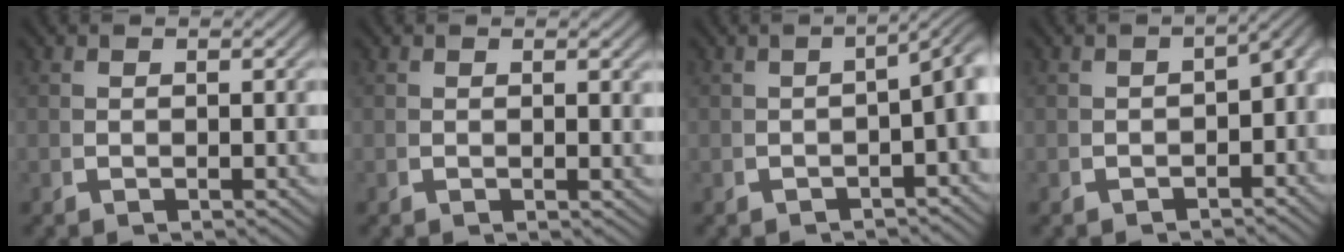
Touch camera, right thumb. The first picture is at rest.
{"total": 0.6, "force": [0.3, 0.1, 0.5], "torque": [-0.006, -0.004, 0.003]}
{"total": 4.9, "force": [-0.5, 2.3, 4.3], "torque": [-0.047, 0.008, -0.012]}
{"total": 3.3, "force": [-1.2, 2.1, 2.2], "torque": [-0.020, 0.000, -0.018]}